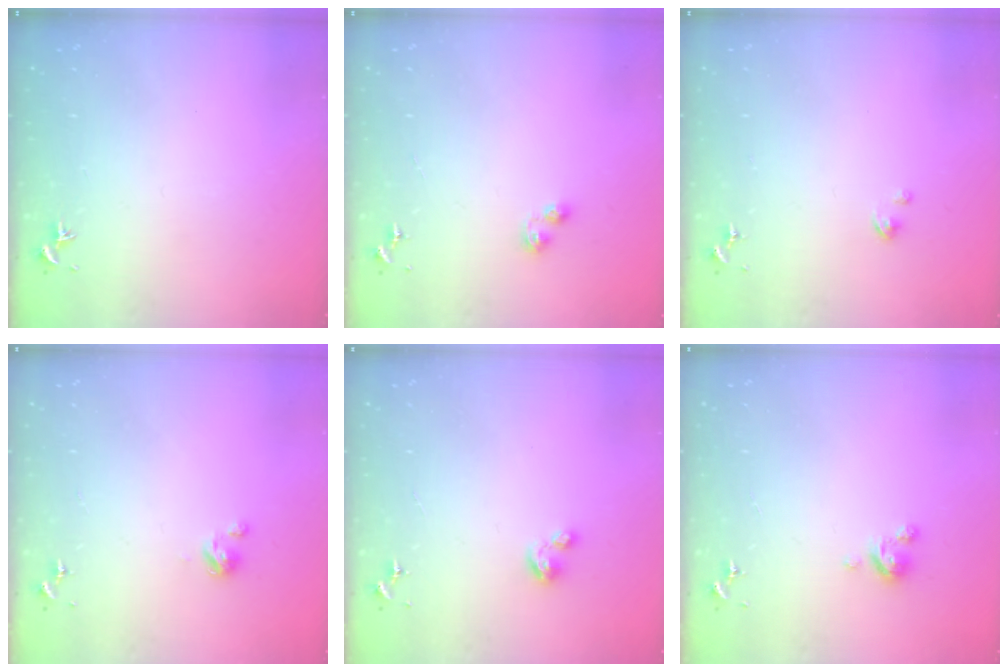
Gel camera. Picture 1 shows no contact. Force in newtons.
{"total": 4.8, "press": 4.8, "slide": 0.5}
{"total": 0.8, "press": 0.8, "slide": 0.2}
{"total": 2.7, "press": 2.7, "slide": 0.3}
{"total": 4.2, "press": 4.2, "slide": 0.4}
{"total": 3.0, "press": 3.0, "slide": 0.3}